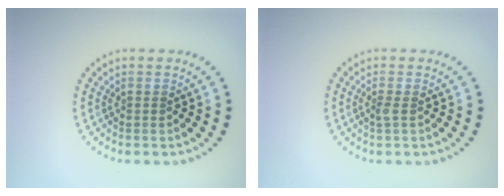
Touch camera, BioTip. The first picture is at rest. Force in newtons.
{"total": 0.7, "press": 0.6, "slide": 0.4}